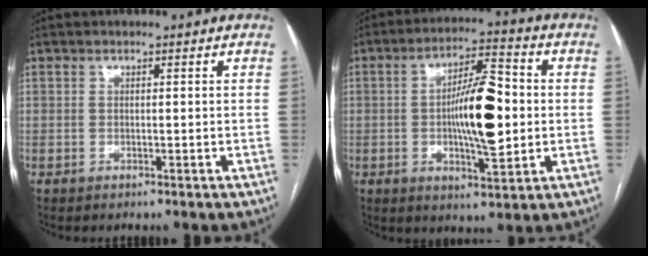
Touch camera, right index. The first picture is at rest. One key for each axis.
{"total": 12.4, "fx": -0.4, "fy": 3.1, "fz": 12.0, "tx": -0.205, "ty": 0.011, "tz": -0.005}